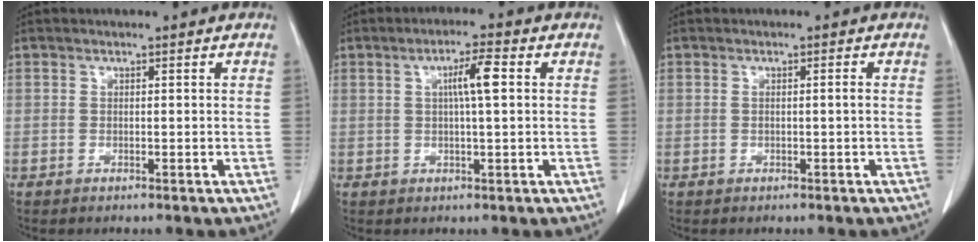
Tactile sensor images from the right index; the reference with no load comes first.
{"total": 4.7, "force": [0.9, 0.1, 4.6], "torque": [-0.081, 0.006, 0.016]}
{"total": 1.1, "force": [0.0, -0.1, 1.0], "torque": [-0.021, 0.002, 0.002]}